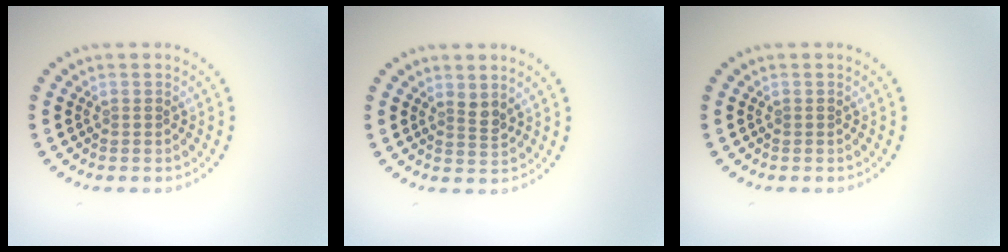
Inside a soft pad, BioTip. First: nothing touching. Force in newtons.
{"total": 1.3, "press": 1.0, "slide": 0.8}
{"total": 0.0}